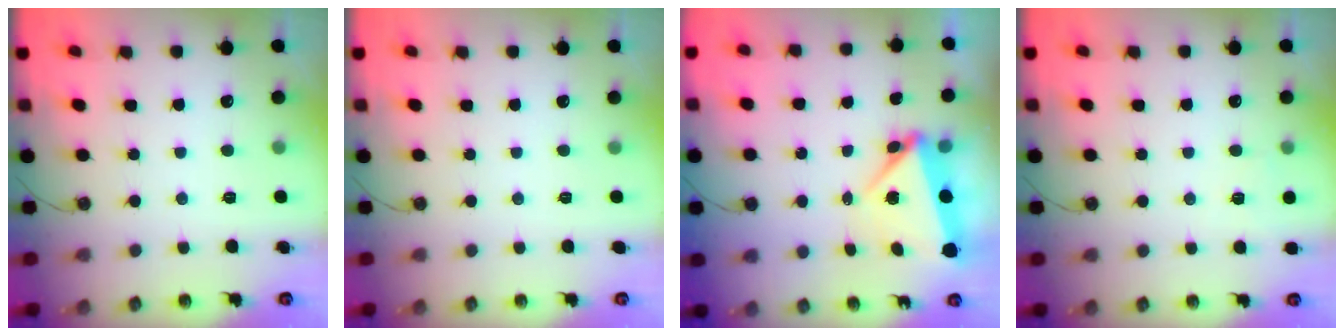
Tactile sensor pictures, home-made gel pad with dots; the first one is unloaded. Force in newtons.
{"total": 0.0}
{"total": 6.1, "press": 4.6, "slide": 4.1}
{"total": 3.7, "press": 3.7, "slide": 0.1}